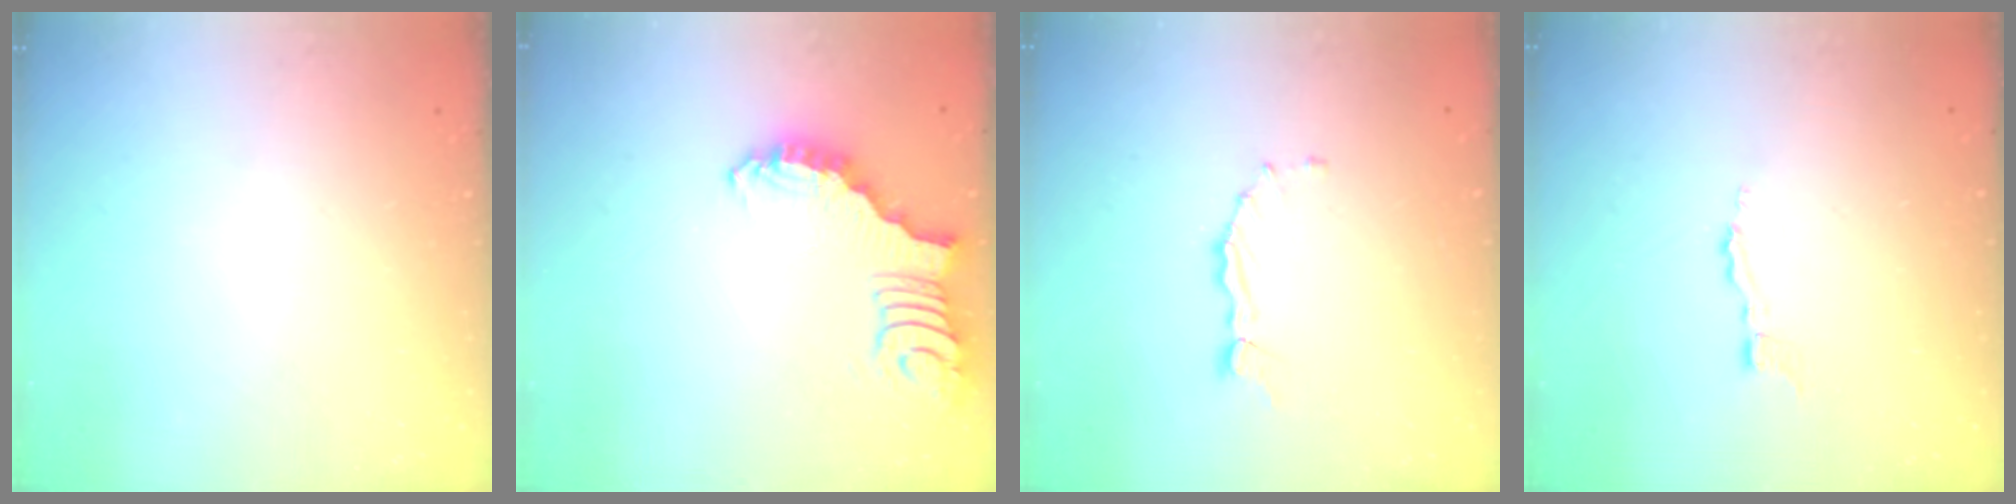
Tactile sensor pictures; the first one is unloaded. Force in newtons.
{"total": 2.7, "press": 2.6, "slide": 0.6}
{"total": 1.6, "press": 1.5, "slide": 0.2}
{"total": 2.9, "press": 2.9, "slide": 0.3}